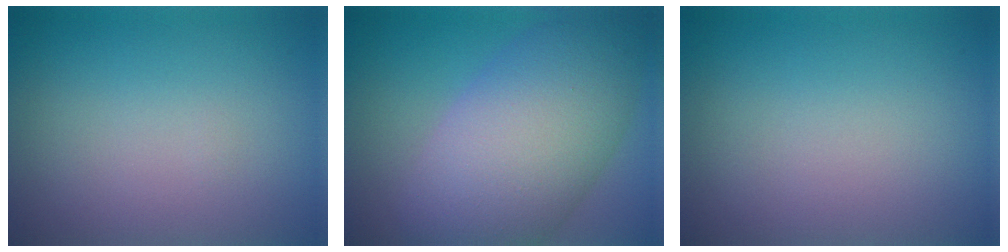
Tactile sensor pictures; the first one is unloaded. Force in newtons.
{"total": 10.9, "press": 10.9, "slide": 0.2}
{"total": 0.0}